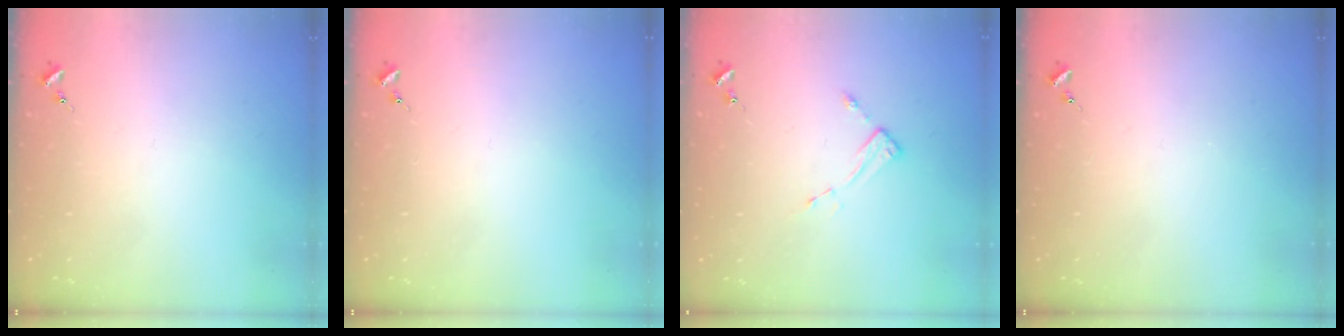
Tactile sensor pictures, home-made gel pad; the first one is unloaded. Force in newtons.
{"total": 0.0}
{"total": 3.8, "press": 3.8, "slide": 0.3}
{"total": 0.0}